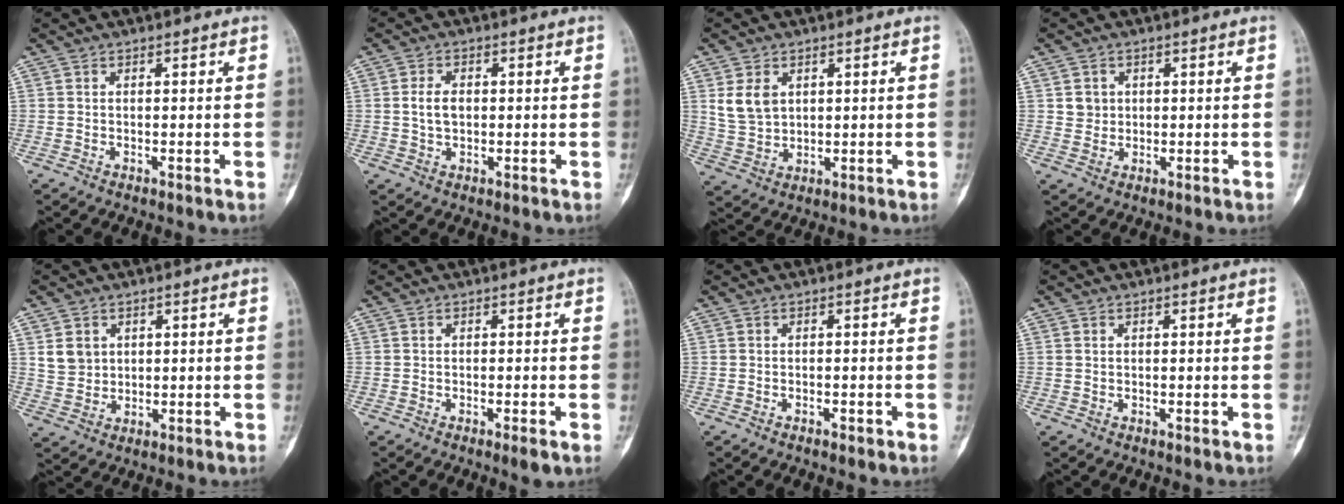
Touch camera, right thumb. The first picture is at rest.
{"total": 3.7, "force": [0.1, 2.4, 2.9], "torque": [-0.050, 0.005, 0.001]}
{"total": 6.1, "force": [2.2, 4.4, 3.7], "torque": [-0.058, -0.008, 0.054]}
{"total": 2.8, "force": [0.7, 2.6, 0.7], "torque": [0.003, -0.001, 0.013]}
{"total": 4.4, "force": [1.5, 3.8, 1.6], "torque": [-0.015, -0.007, 0.035]}
{"total": 2.1, "force": [-1.0, 0.2, 1.8], "torque": [-0.029, -0.004, -0.016]}
{"total": 1.1, "force": [-0.8, 0.4, 0.7], "torque": [-0.012, 0.007, -0.010]}
{"total": 0.0}